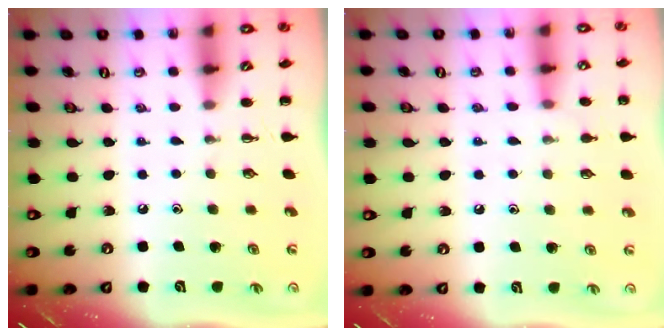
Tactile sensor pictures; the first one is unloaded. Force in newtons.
{"total": 5.5, "press": 5.2, "slide": 1.8}